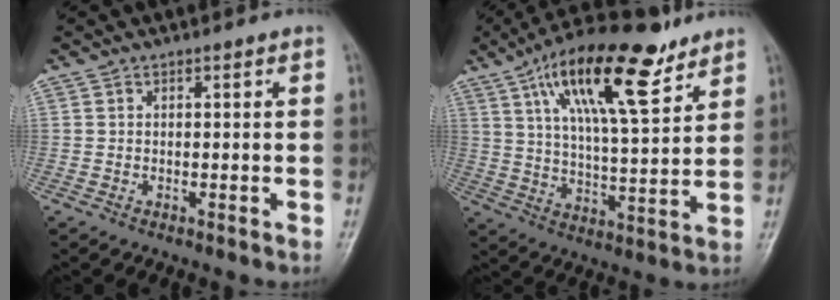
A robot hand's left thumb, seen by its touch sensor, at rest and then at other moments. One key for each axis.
{"total": 18.8, "fx": 11.0, "fy": 6.0, "fz": 14.0, "tx": -0.212, "ty": -0.040, "tz": 0.188}